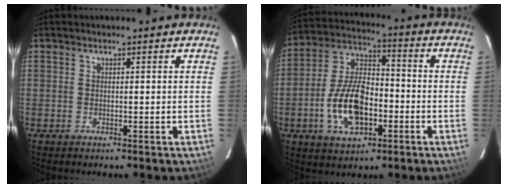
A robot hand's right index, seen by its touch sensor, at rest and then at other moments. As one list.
[{"total": 14.8, "force": [-4.6, 8.1, 11.5], "torque": [-0.230, 0.016, -0.074]}]